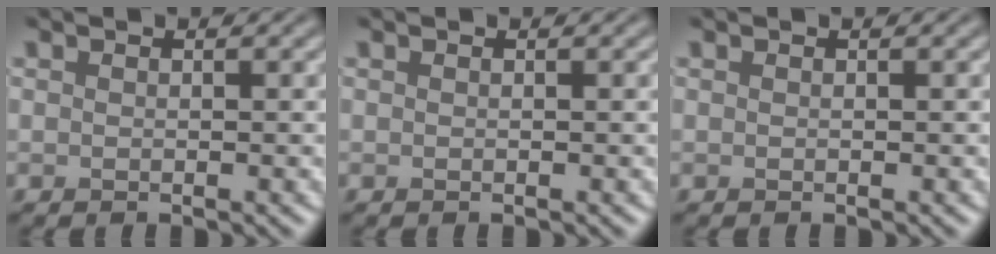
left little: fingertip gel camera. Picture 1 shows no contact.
{"total": 0.0}
{"total": 0.0}